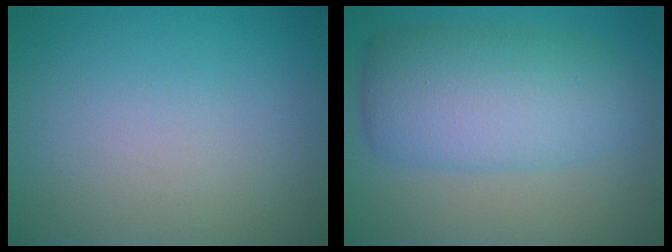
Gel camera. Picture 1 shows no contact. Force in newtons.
{"total": 7.4, "press": 7.4, "slide": 0.1}